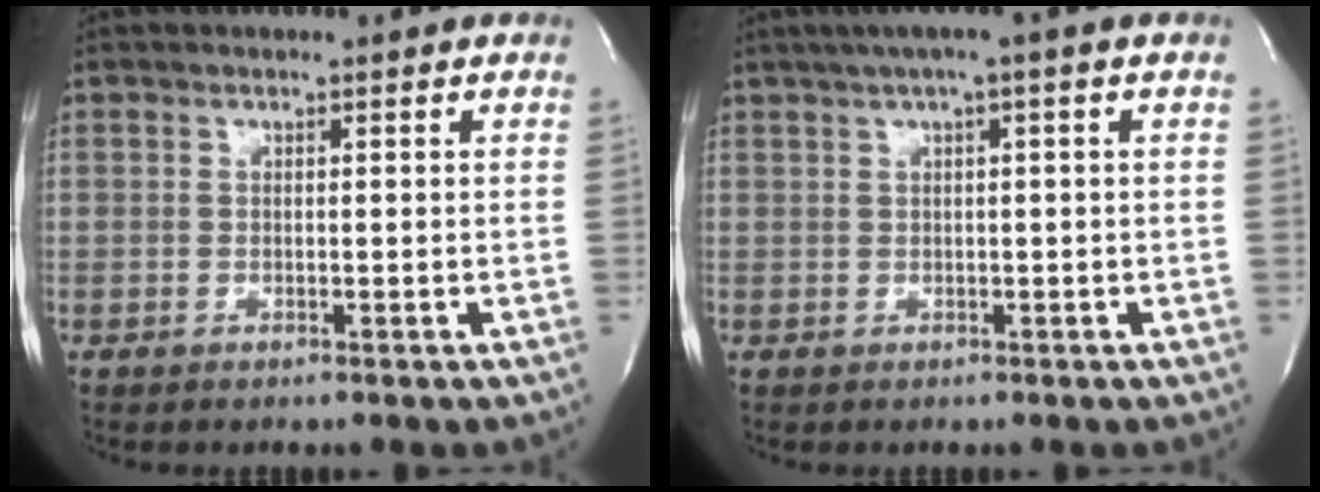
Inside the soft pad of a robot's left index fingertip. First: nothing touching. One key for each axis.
{"total": 4.4, "fx": 2.3, "fy": -0.3, "fz": 3.8, "tx": -0.069, "ty": 0.026, "tz": 0.040}